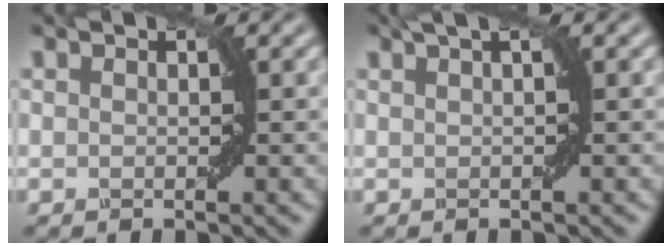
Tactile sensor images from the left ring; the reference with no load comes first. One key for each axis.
{"total": 2.0, "fx": 1.0, "fy": 0.2, "fz": 1.7, "tx": -0.025, "ty": -0.001, "tz": 0.013}